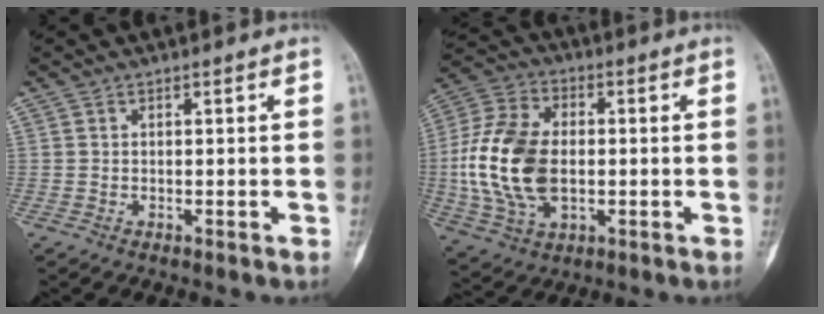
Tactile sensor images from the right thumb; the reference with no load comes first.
{"total": 18.1, "force": [-0.8, 11.5, 13.9], "torque": [-0.278, 0.011, -0.010]}